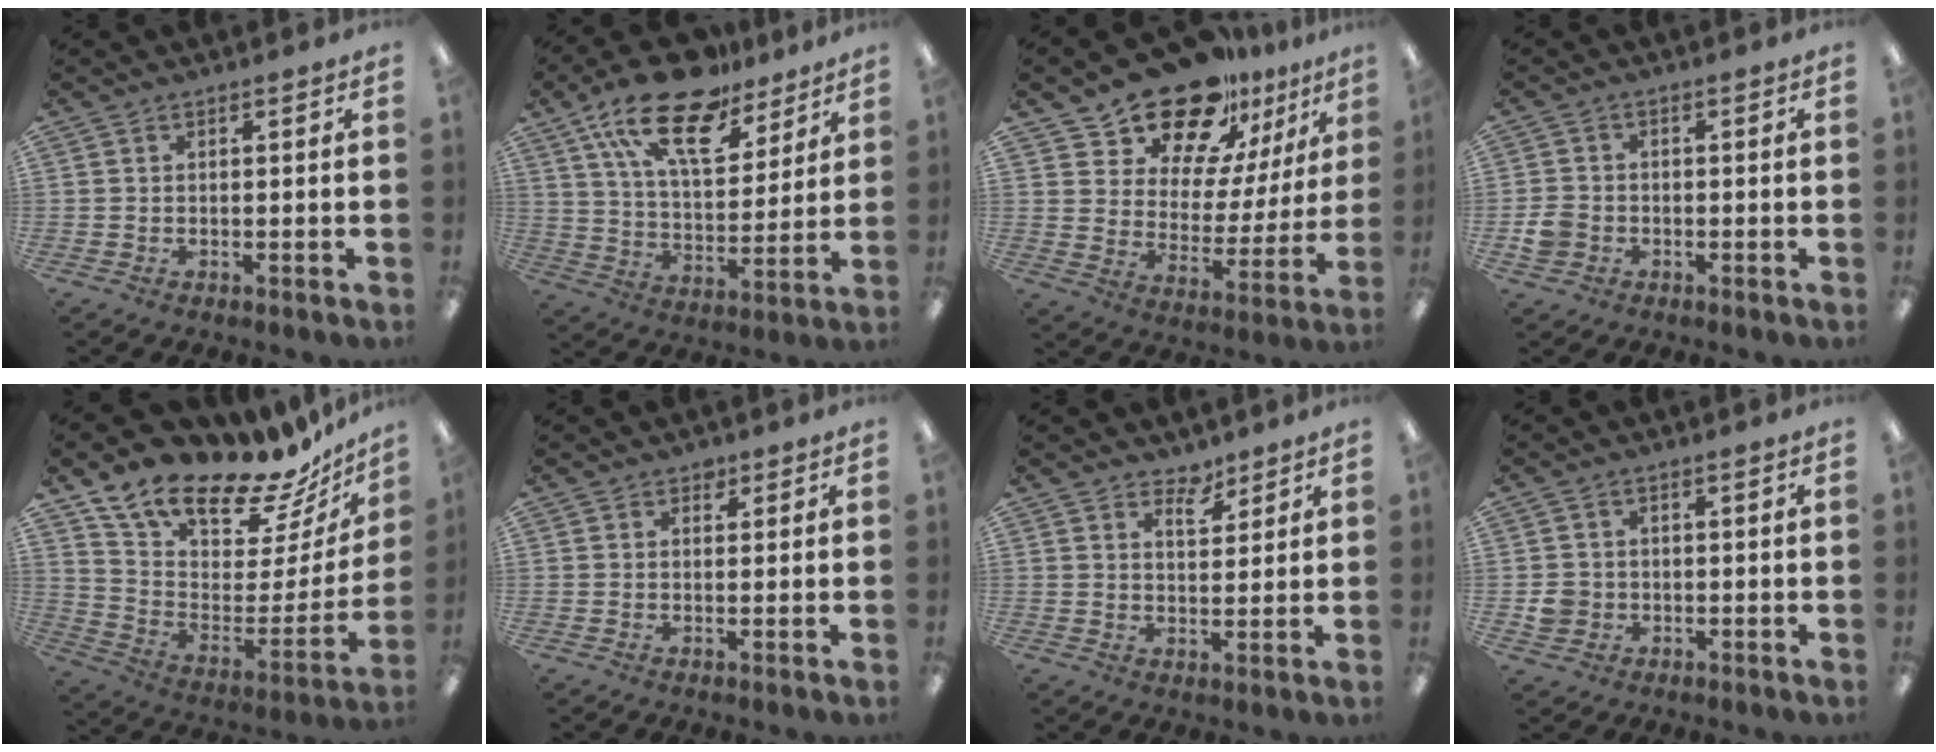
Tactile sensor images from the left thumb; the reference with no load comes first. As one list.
[{"total": 19.9, "force": [13.8, 8.6, 11.5], "torque": [-0.212, -0.073, 0.244]}, {"total": 18.9, "force": [16.1, 8.3, 5.4], "torque": [-0.104, -0.125, 0.291]}, {"total": 3.5, "force": [-1.3, 2.9, 1.4], "torque": [-0.021, 0.008, -0.023]}, {"total": 18.0, "force": [15.6, 5.9, 6.8], "torque": [-0.112, -0.139, 0.268]}, {"total": 1.7, "force": [1.1, 1.1, 0.5], "torque": [-0.002, -0.001, 0.019]}, {"total": 4.6, "force": [3.9, 2.0, 1.4], "torque": [-0.004, -0.027, 0.066]}, {"total": 3.8, "force": [-0.4, 3.6, 1.0], "torque": [-0.011, 0.005, -0.007]}]